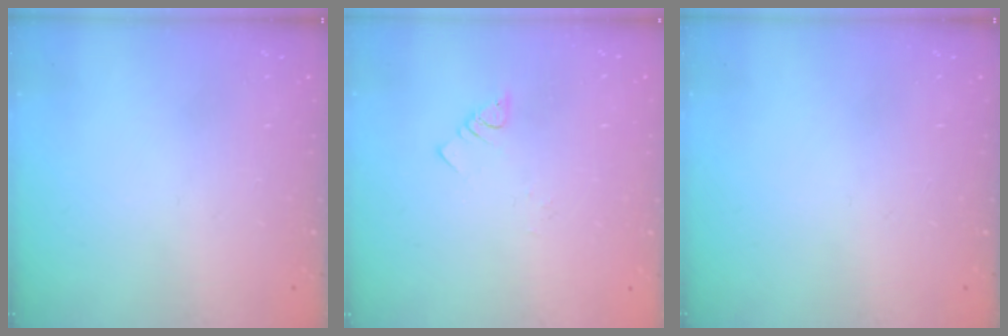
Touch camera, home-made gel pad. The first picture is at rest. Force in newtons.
{"total": 1.8, "press": 1.8, "slide": 0.3}
{"total": 0.0}